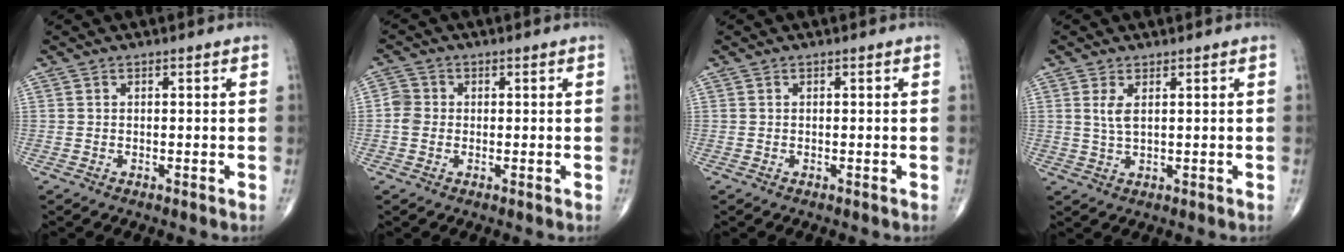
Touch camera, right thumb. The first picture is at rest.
{"total": 3.0, "force": [-0.3, 2.7, 1.3], "torque": [-0.022, 0.006, -0.012]}
{"total": 0.0}
{"total": 3.0, "force": [1.0, 1.2, 2.6], "torque": [-0.059, -0.006, 0.026]}